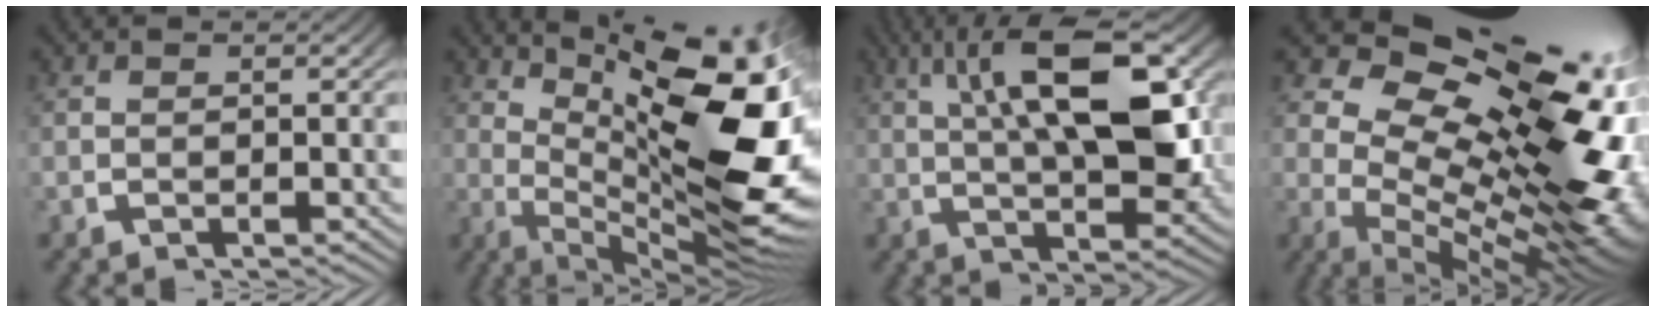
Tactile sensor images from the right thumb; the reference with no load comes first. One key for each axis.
{"total": 21.4, "fx": 0.9, "fy": 12.0, "fz": 17.8, "tx": -0.269, "ty": -0.054, "tz": 0.043}
{"total": 12.4, "fx": 2.5, "fy": 5.5, "fz": 10.9, "tx": -0.166, "ty": -0.009, "tz": 0.043}
{"total": 24.8, "fx": -0.1, "fy": 15.0, "fz": 19.8, "tx": -0.285, "ty": -0.058, "tz": 0.021}